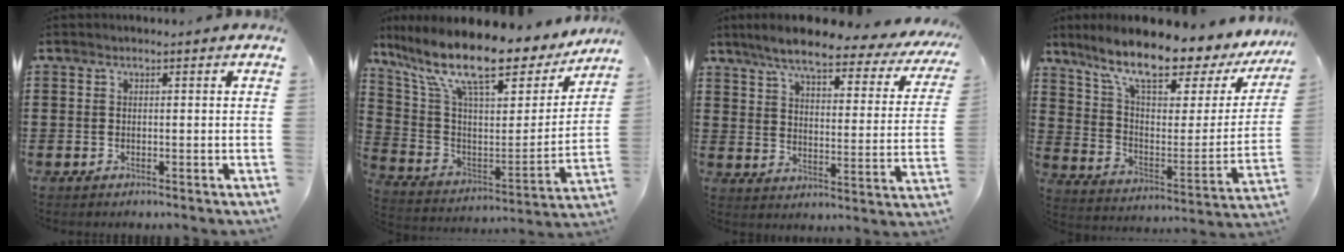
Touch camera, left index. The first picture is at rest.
{"total": 15.4, "force": [11.4, 3.6, 9.7], "torque": [-0.220, -0.075, 0.188]}
{"total": 7.7, "force": [6.4, 0.9, 4.1], "torque": [-0.100, -0.037, 0.106]}
{"total": 11.2, "force": [8.9, 2.4, 6.2], "torque": [-0.136, -0.062, 0.146]}